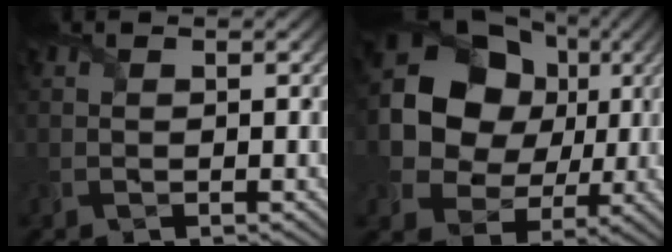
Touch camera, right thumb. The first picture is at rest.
{"total": 15.5, "force": [2.8, 12.9, 8.1], "torque": [-0.205, 0.019, 0.052]}